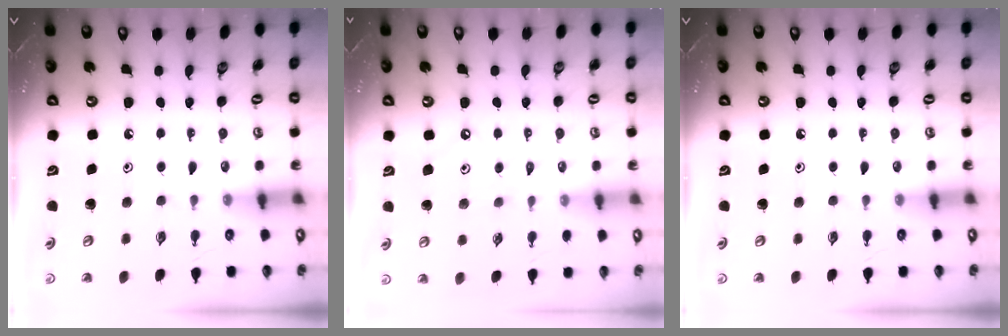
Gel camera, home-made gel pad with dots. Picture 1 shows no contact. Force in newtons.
{"total": 2.8, "press": 2.8, "slide": 0.4}
{"total": 0.0}